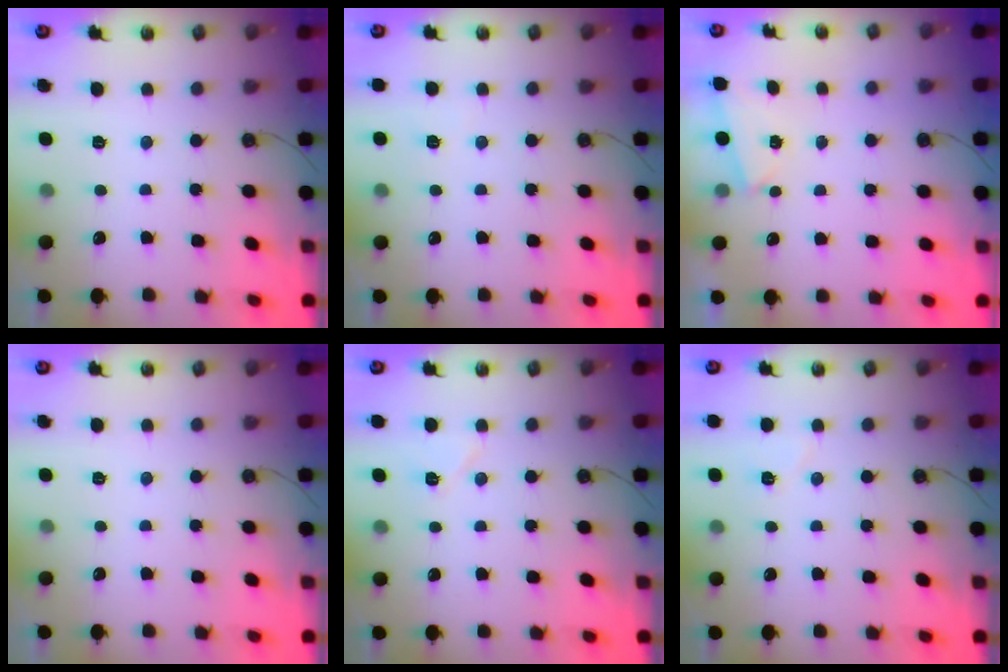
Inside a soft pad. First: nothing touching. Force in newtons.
{"total": 1.9, "press": 1.9, "slide": 0.4}
{"total": 1.6, "press": 0.8, "slide": 1.4}
{"total": 0.0}
{"total": 5.9, "press": 5.9, "slide": 0.9}
{"total": 5.4, "press": 2.9, "slide": 4.5}